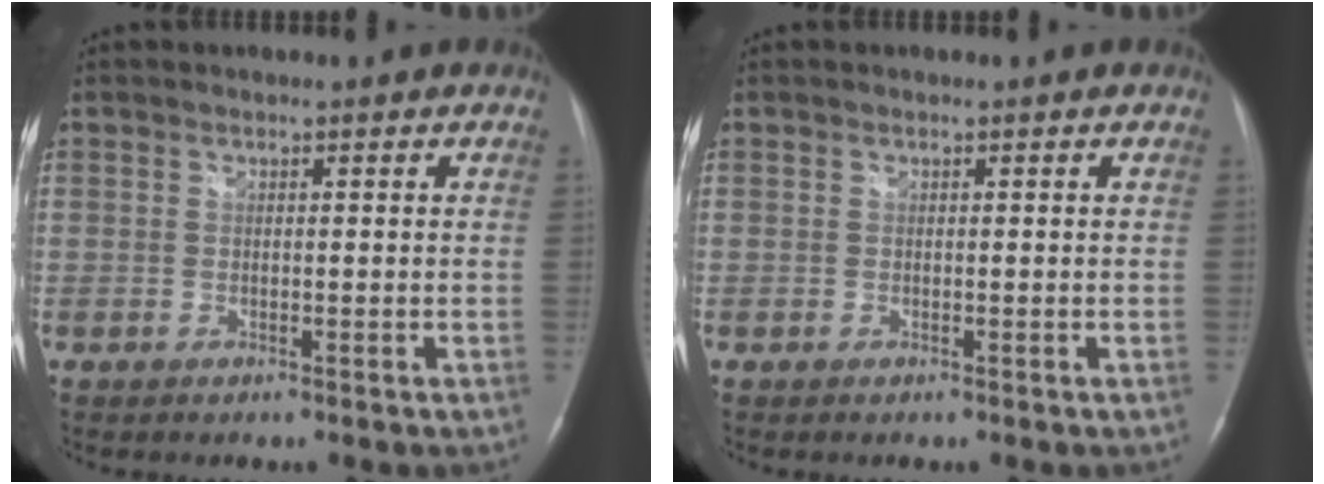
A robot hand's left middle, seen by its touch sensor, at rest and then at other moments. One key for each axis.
{"total": 0.0}